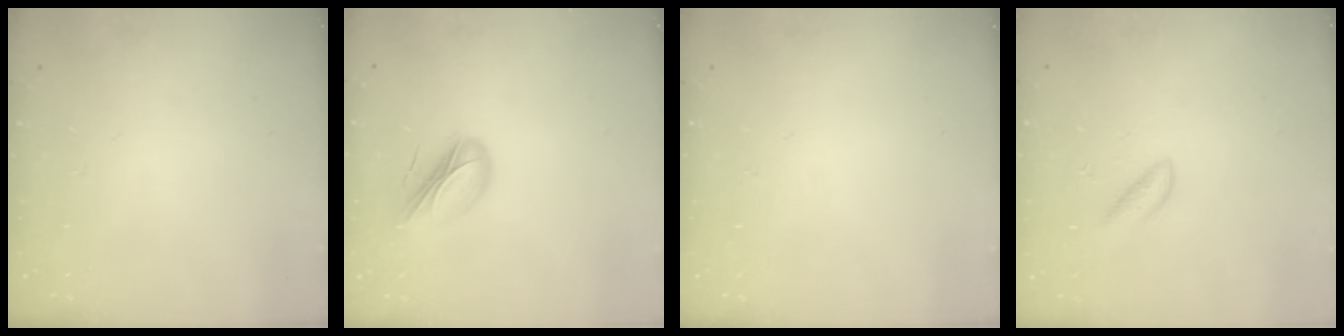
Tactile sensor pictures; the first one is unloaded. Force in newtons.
{"total": 9.2, "press": 8.8, "slide": 2.7}
{"total": 0.0}
{"total": 2.9, "press": 2.9, "slide": 0.3}